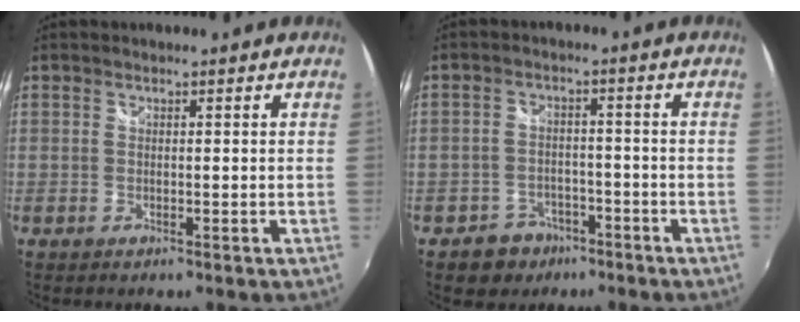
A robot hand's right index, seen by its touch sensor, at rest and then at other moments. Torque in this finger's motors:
{"motor_torque": [0.39, -0.19, 0.07, 0.00]}